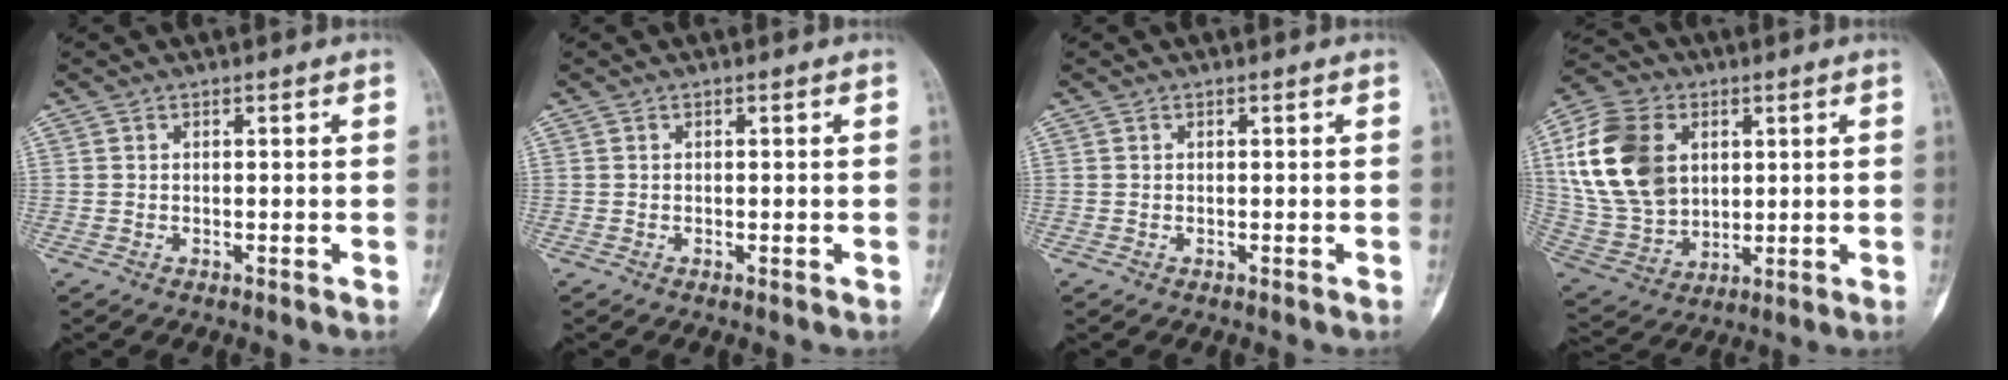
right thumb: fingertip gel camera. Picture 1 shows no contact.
{"total": 0.6, "force": [-0.2, 0.2, 0.5], "torque": [-0.009, -0.002, -0.001]}
{"total": 0.0}
{"total": 18.9, "force": [4.5, 13.8, 12.1], "torque": [-0.223, -0.003, 0.093]}